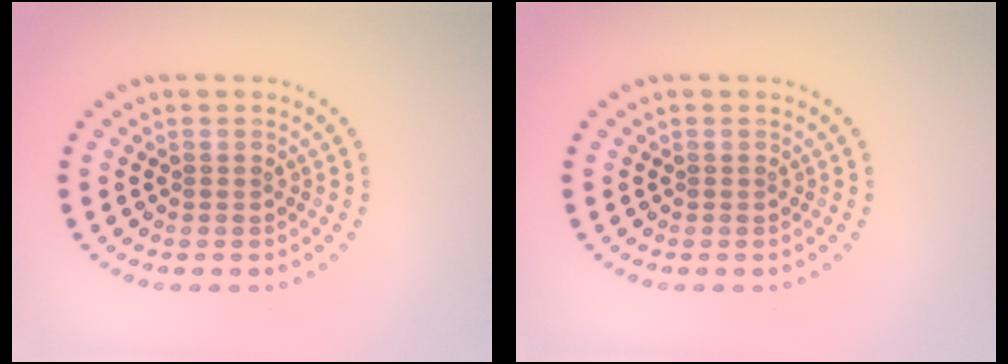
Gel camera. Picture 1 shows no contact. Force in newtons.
{"total": 0.0}